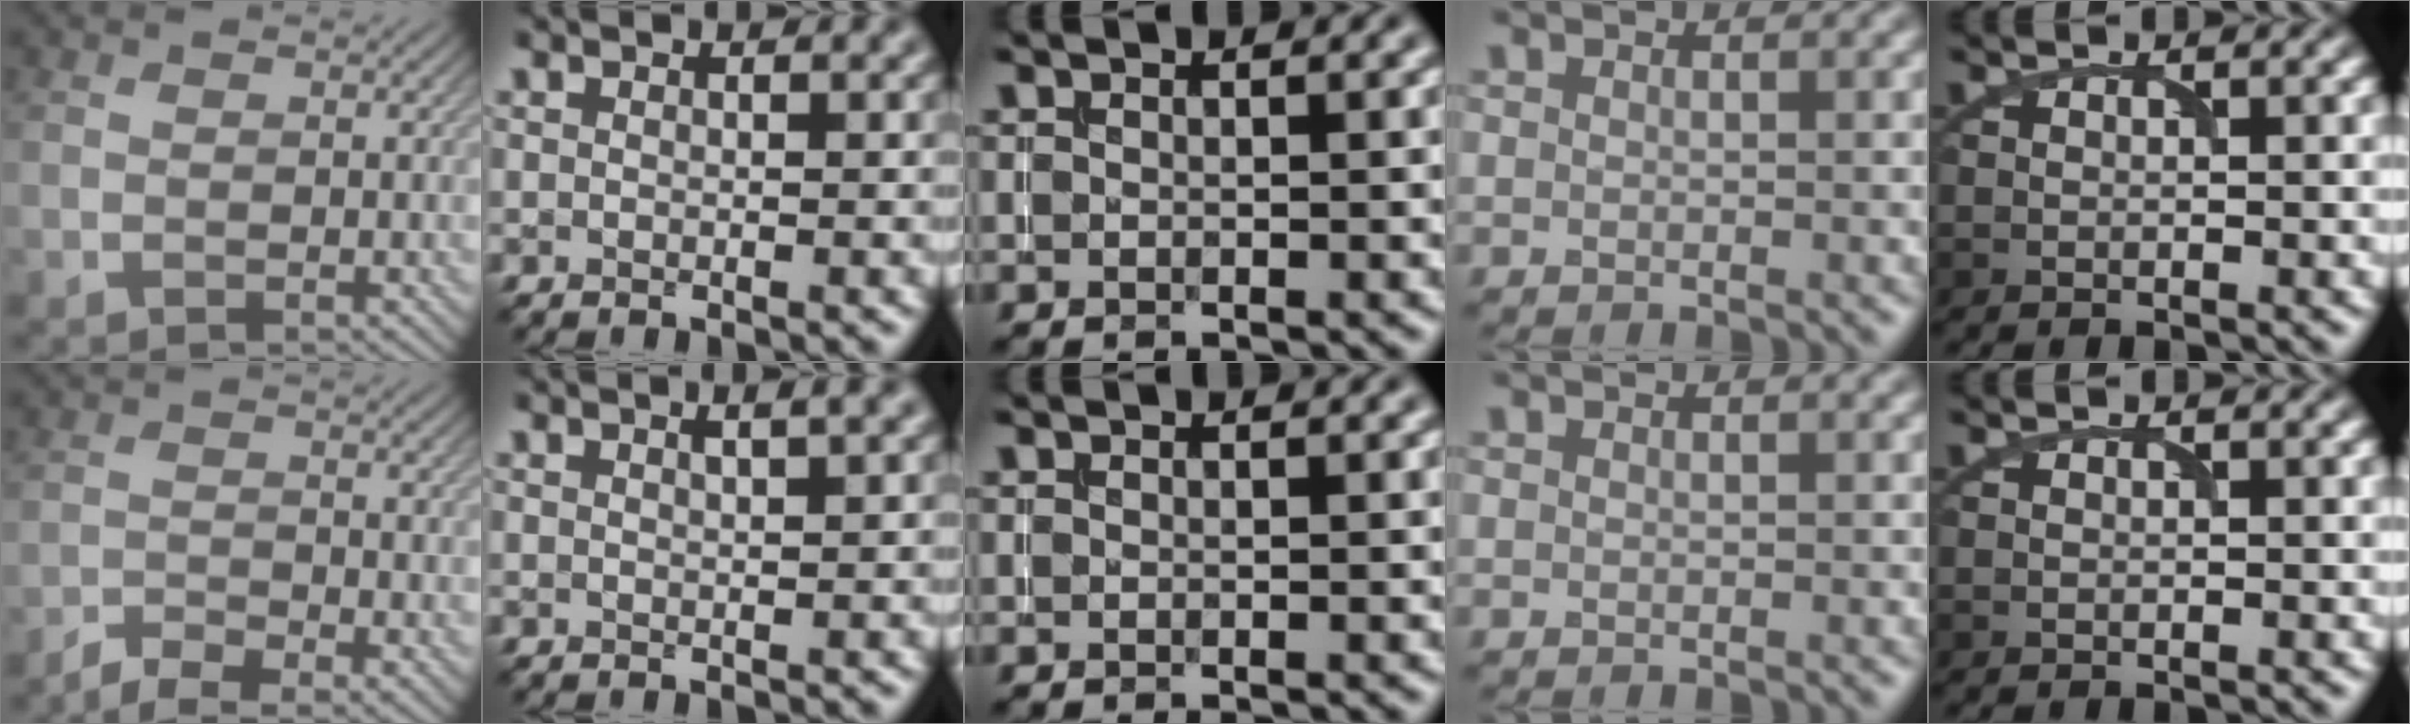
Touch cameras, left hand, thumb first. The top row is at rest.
{"thumb": {"total": 4.4, "force": [-3.5, 1.0, 2.5], "torque": [-0.048, -0.005, -0.063]}, "index": {"total": 1.7, "force": [0.9, 0.4, 1.4], "torque": [-0.017, 0.003, 0.011]}}